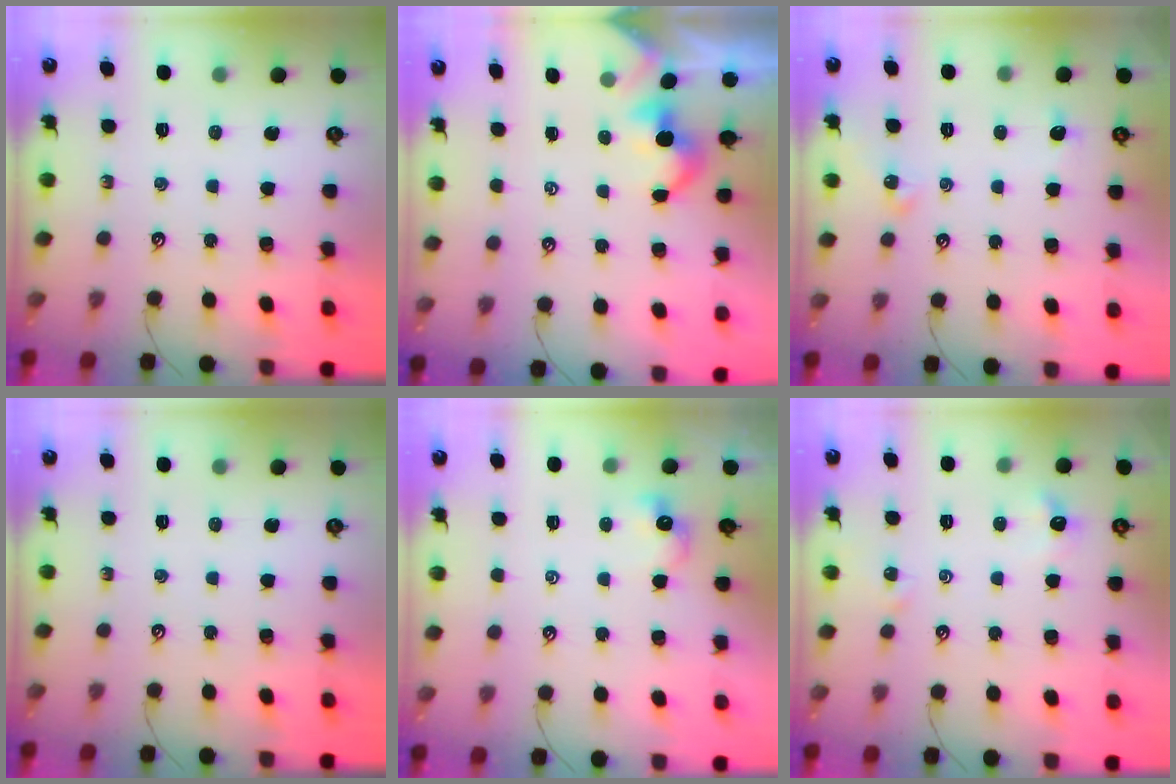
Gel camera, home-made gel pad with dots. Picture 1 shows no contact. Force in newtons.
{"total": 2.9, "press": 2.9, "slide": 0.2}
{"total": 1.4, "press": 1.3, "slide": 0.6}
{"total": 0.0}
{"total": 1.2, "press": 1.1, "slide": 0.5}
{"total": 2.3, "press": 2.2, "slide": 0.6}